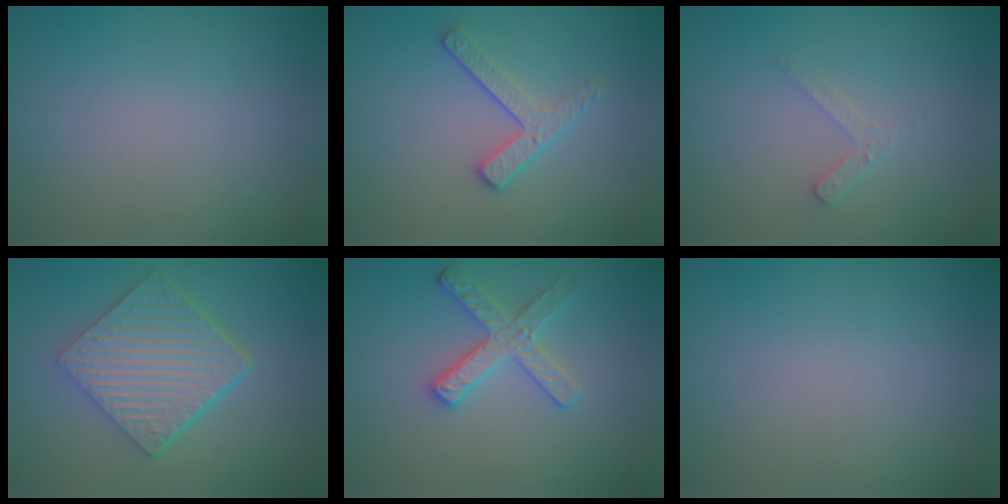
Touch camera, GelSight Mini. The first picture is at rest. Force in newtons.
{"total": 2.3, "press": 1.7, "slide": 1.6}
{"total": 1.6, "press": 1.5, "slide": 0.4}
{"total": 6.6, "press": 4.6, "slide": 4.7}
{"total": 2.9, "press": 2.8, "slide": 0.6}
{"total": 0.0}